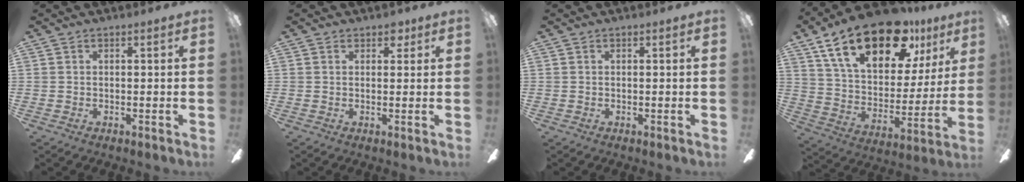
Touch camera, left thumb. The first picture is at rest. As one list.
[{"total": 2.4, "force": [1.4, 1.5, 1.2], "torque": [-0.007, -0.001, 0.022]}, {"total": 0.0}, {"total": 24.4, "force": [14.6, 11.6, 15.8], "torque": [-0.265, -0.075, 0.250]}]